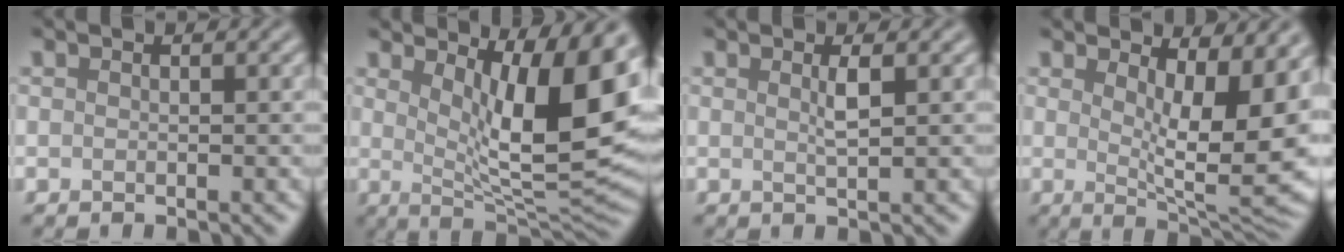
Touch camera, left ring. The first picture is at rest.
{"total": 12.4, "force": [3.9, 3.5, 11.2], "torque": [-0.152, -0.014, 0.066]}
{"total": 1.3, "force": [0.5, 0.2, 1.2], "torque": [-0.023, -0.001, 0.005]}
{"total": 11.3, "force": [2.8, 3.7, 10.3], "torque": [-0.124, -0.014, 0.048]}